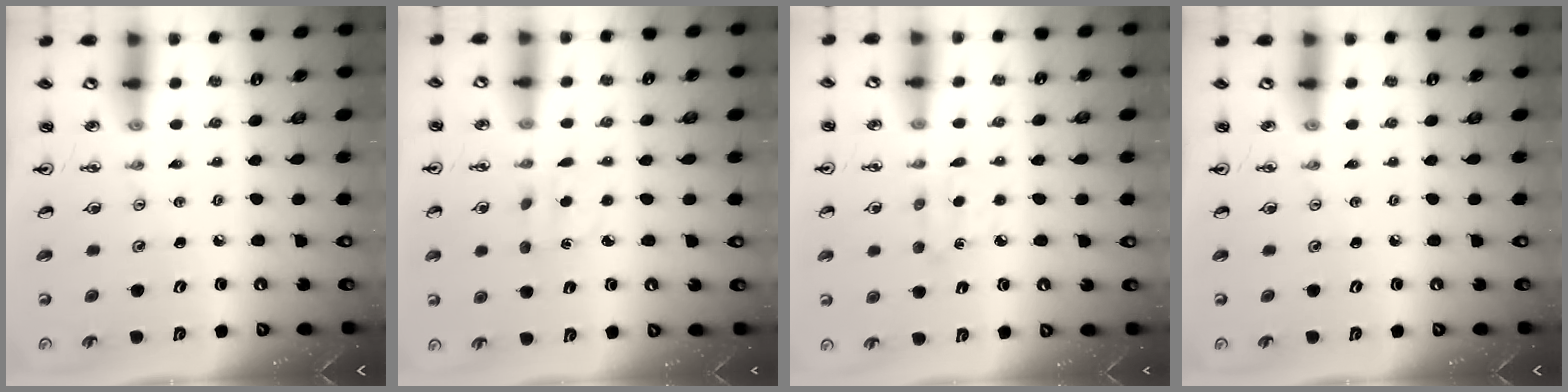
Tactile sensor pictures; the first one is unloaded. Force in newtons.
{"total": 1.7, "press": 1.6, "slide": 0.6}
{"total": 5.6, "press": 5.5, "slide": 0.6}
{"total": 0.0}